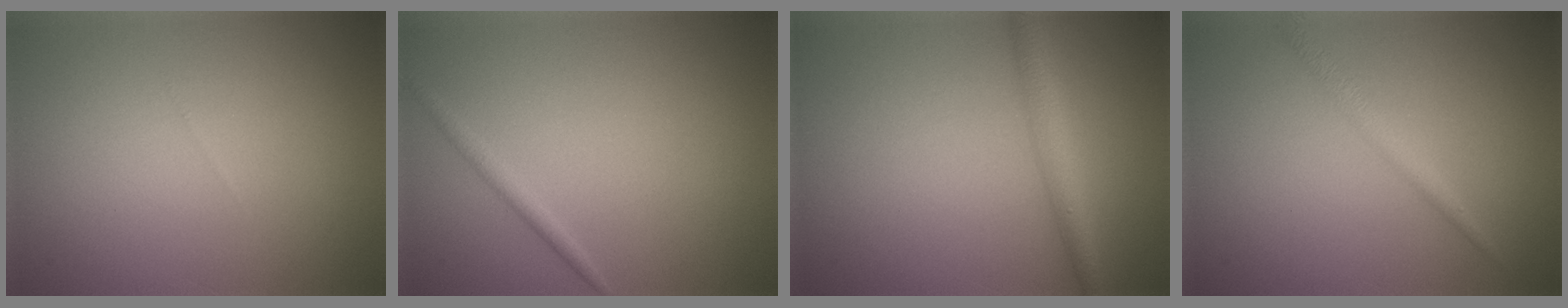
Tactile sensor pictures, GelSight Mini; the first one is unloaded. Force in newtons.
{"total": 1.1, "press": 1.1, "slide": 0.0}
{"total": 3.0, "press": 3.0, "slide": 0.1}
{"total": 1.6, "press": 1.6, "slide": 0.1}